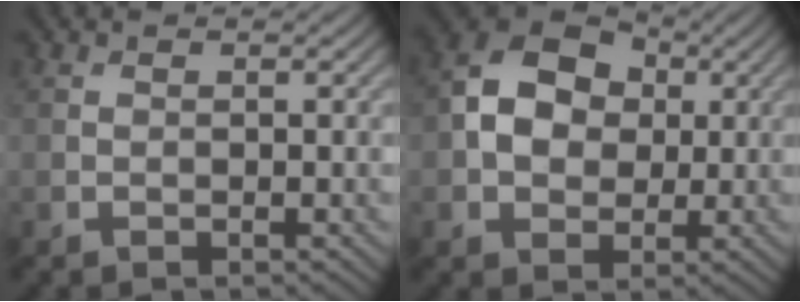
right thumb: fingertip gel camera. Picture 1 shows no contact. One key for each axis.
{"total": 8.8, "fx": 1.1, "fy": 6.7, "fz": 5.6, "tx": -0.115, "ty": 0.015, "tz": 0.009}